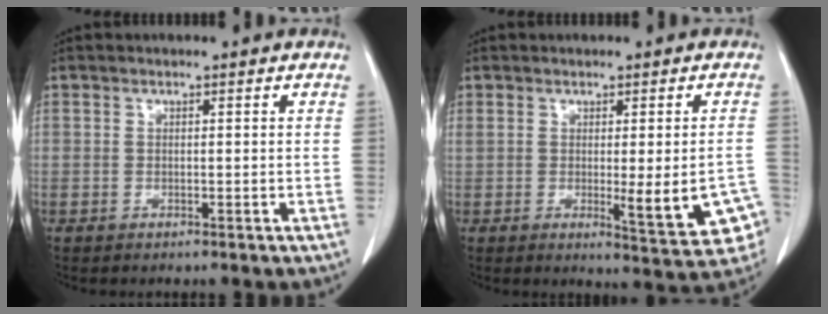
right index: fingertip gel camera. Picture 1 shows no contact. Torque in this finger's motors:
{"motor_torque": [1.12, -0.25, 0.71, 0.14]}